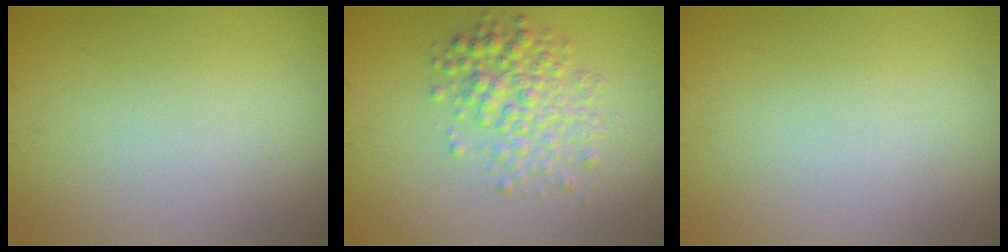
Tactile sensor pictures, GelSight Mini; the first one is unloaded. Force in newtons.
{"total": 3.7, "press": 3.7, "slide": 0.0}
{"total": 0.0}